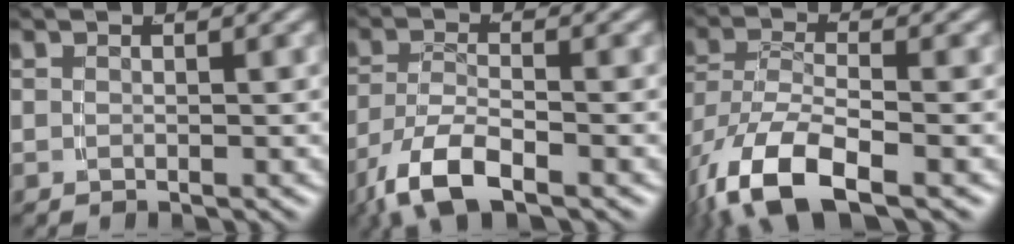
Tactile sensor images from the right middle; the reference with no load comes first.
{"total": 5.5, "force": [-2.9, 2.4, 4.0], "torque": [-0.091, -0.029, -0.035]}
{"total": 7.6, "force": [-4.2, 3.3, 5.4], "torque": [-0.133, -0.054, -0.038]}